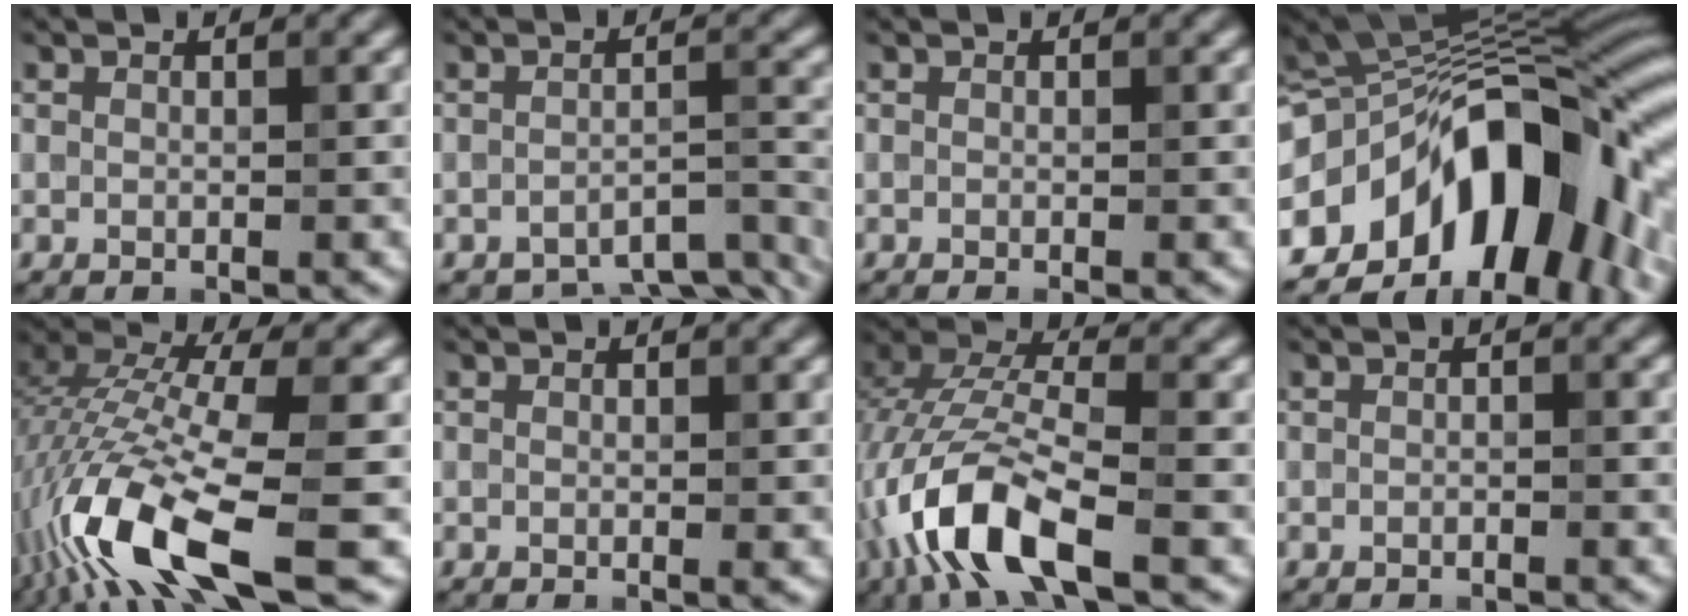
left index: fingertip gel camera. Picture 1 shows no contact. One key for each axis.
{"total": 6.2, "fx": -5.5, "fy": 1.6, "fz": 2.4, "tx": -0.034, "ty": -0.025, "tz": -0.065}
{"total": 1.0, "fx": -0.4, "fy": 0.3, "fz": 0.9, "tx": -0.010, "ty": -0.010, "tz": -0.007}
{"total": 17.3, "fx": -5.0, "fy": 9.7, "fz": 13.4, "tx": -0.201, "ty": 0.020, "tz": -0.087}
{"total": 13.1, "fx": -5.6, "fy": 3.9, "fz": 11.2, "tx": -0.232, "ty": -0.003, "tz": -0.103}
{"total": 0.0}
{"total": 9.8, "fx": -4.4, "fy": 3.9, "fz": 7.8, "tx": -0.178, "ty": 0.004, "tz": -0.095}
{"total": 0.5, "fx": -0.3, "fy": 0.1, "fz": 0.3, "tx": -0.004, "ty": 0.001, "tz": -0.005}